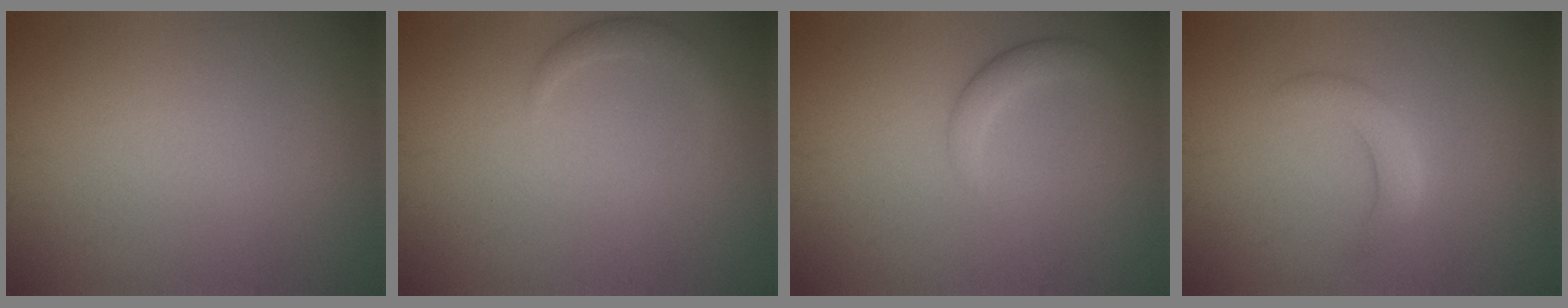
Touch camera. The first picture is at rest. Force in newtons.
{"total": 1.5, "press": 1.5, "slide": 0.2}
{"total": 1.8, "press": 1.8, "slide": 0.0}
{"total": 2.4, "press": 2.4, "slide": 0.1}